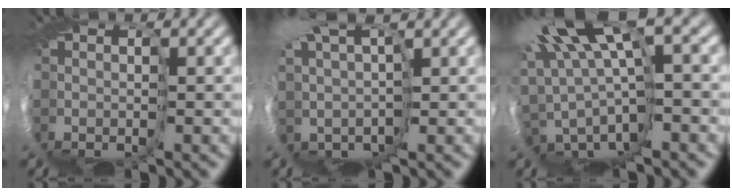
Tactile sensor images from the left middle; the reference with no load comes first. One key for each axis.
{"total": 5.5, "fx": 2.5, "fy": 2.5, "fz": 4.3, "tx": -0.099, "ty": -0.012, "tz": 0.034}
{"total": 11.0, "fx": 2.9, "fy": 4.3, "fz": 9.8, "tx": -0.223, "ty": 0.004, "tz": 0.061}